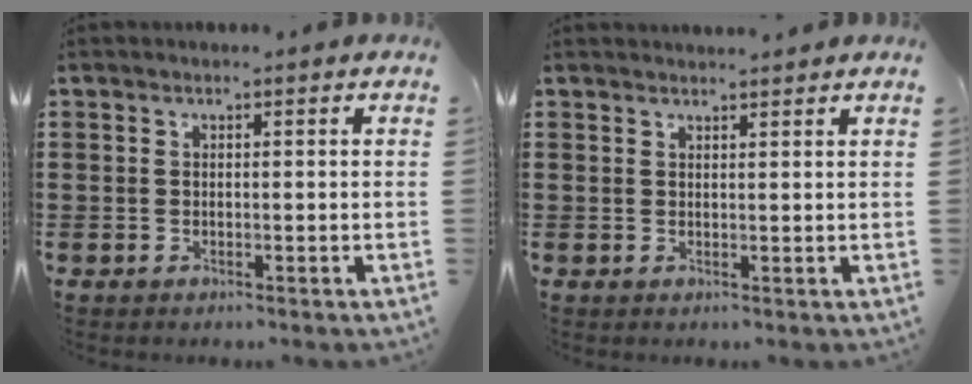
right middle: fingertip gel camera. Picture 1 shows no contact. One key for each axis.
{"total": 1.2, "fx": 1.2, "fy": 0.0, "fz": 0.1, "tx": 0.004, "ty": -0.004, "tz": 0.020}